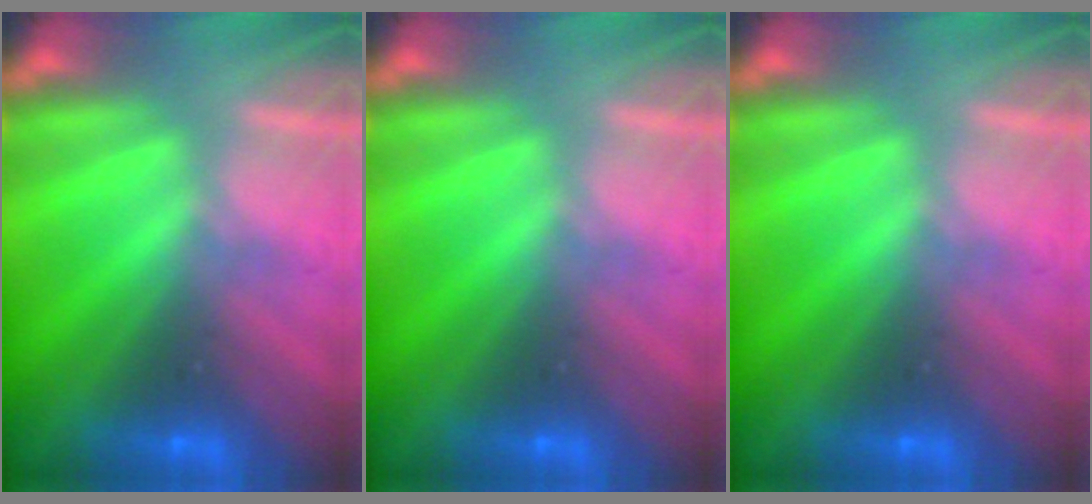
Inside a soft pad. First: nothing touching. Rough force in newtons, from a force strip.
{"total": 0.0}
{"total": 0.0}